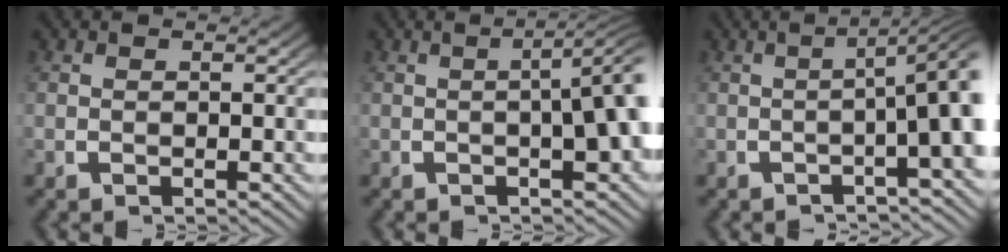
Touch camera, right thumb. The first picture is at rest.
{"total": 5.2, "force": [0.4, 1.7, 4.9], "torque": [-0.059, 0.015, 0.001]}
{"total": 6.1, "force": [-0.5, 1.7, 5.9], "torque": [-0.080, 0.006, -0.006]}